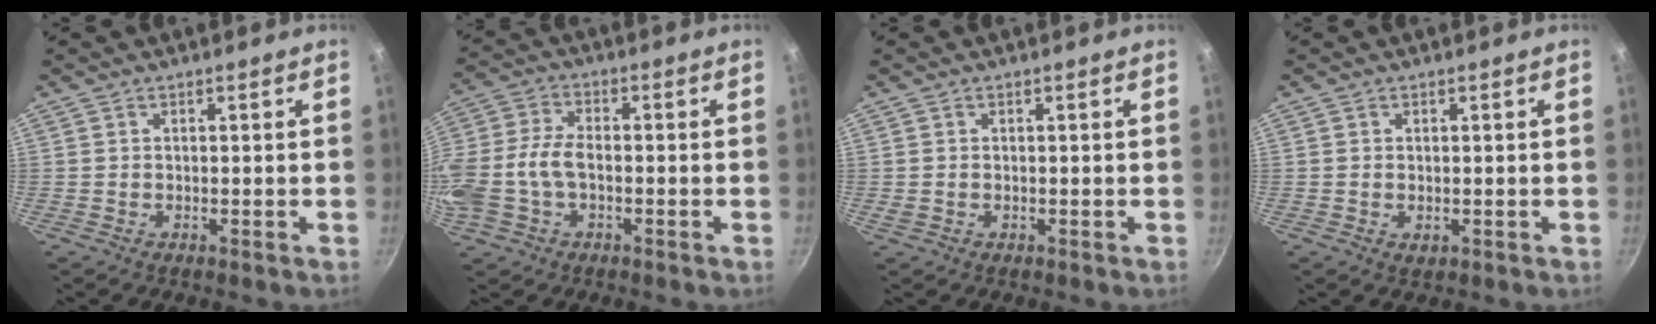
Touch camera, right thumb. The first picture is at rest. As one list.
[{"total": 11.4, "force": [-2.4, 7.0, 8.6], "torque": [-0.188, 0.025, -0.055]}, {"total": 0.8, "force": [-0.1, 0.7, 0.5], "torque": [-0.008, 0.001, 0.000]}, {"total": 1.2, "force": [-0.1, 0.8, 0.8], "torque": [-0.013, -0.002, 0.000]}]